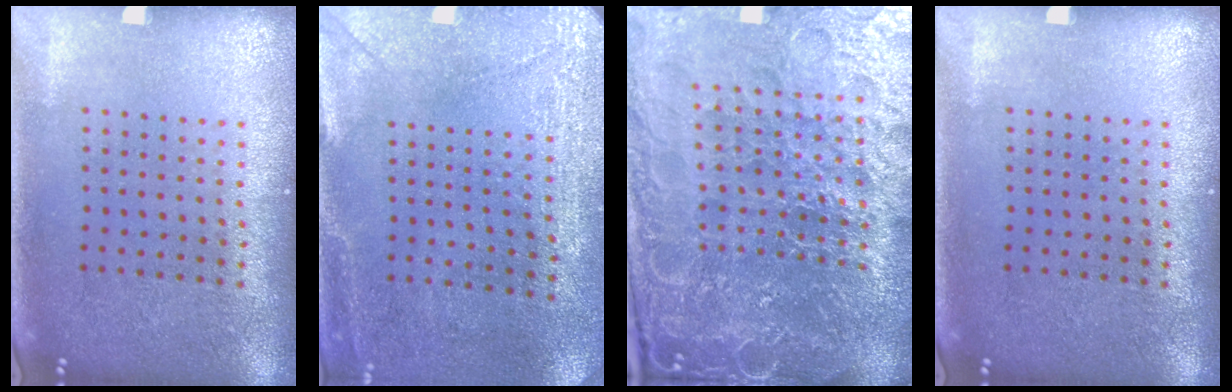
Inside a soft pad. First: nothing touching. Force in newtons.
{"total": 3.0, "press": 2.6, "slide": 1.4}
{"total": 6.7, "press": 6.0, "slide": 3.1}
{"total": 0.0}